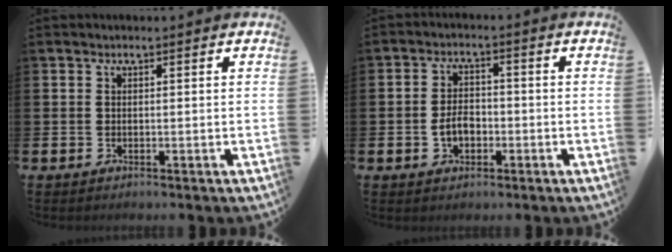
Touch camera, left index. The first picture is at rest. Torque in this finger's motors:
{"motor_torque": [0.26, -0.01, 0.08, 0.11]}